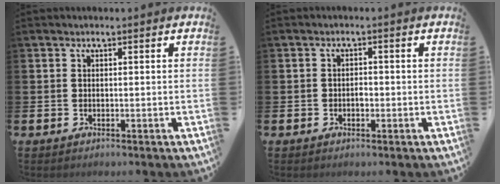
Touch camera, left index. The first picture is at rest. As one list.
[{"total": 1.2, "force": [-0.4, 0.9, 0.8], "torque": [-0.002, -0.002, -0.012]}]